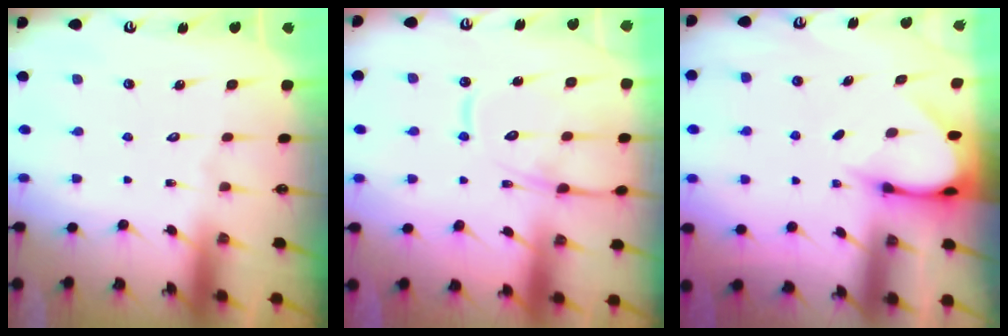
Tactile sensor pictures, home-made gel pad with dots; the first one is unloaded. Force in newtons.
{"total": 12.8, "press": 12.7, "slide": 1.3}
{"total": 3.5, "press": 3.5, "slide": 0.2}